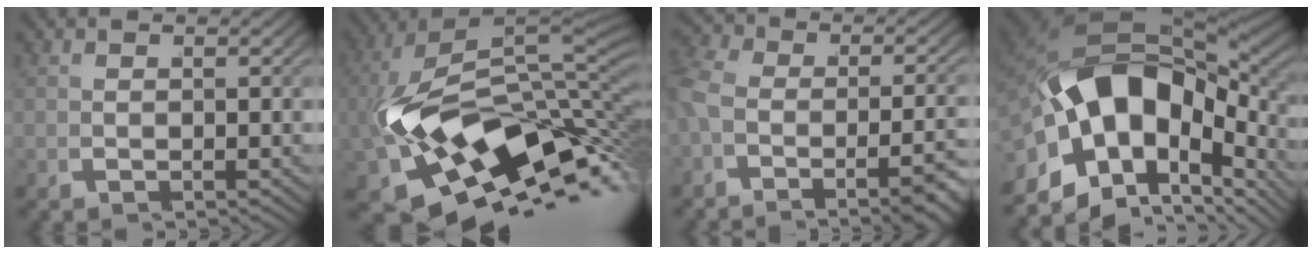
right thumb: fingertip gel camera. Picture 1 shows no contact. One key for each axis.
{"total": 21.5, "fx": -4.3, "fy": 11.7, "fz": 17.6, "tx": -0.319, "ty": -0.064, "tz": -0.030}
{"total": 5.9, "fx": -3.4, "fy": 2.3, "fz": 4.2, "tx": -0.080, "ty": -0.004, "tz": -0.061}
{"total": 19.0, "fx": -1.4, "fy": 12.5, "fz": 14.2, "tx": -0.275, "ty": -0.029, "tz": -0.006}